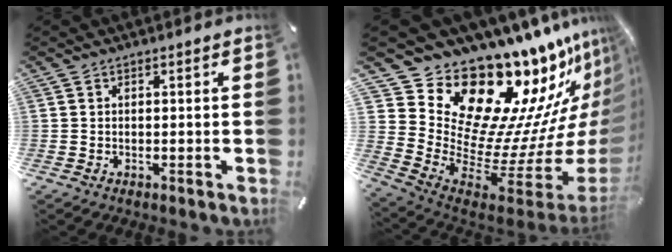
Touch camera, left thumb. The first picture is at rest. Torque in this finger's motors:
{"motor_torque": [3.89, 0.30, 1.01, -0.49, 0.15]}